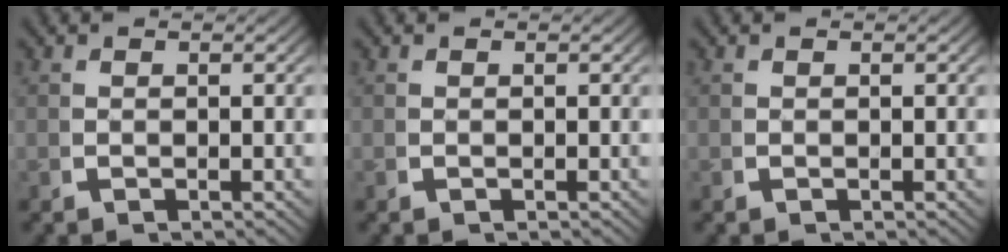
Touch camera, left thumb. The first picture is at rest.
{"total": 0.0}
{"total": 0.0}